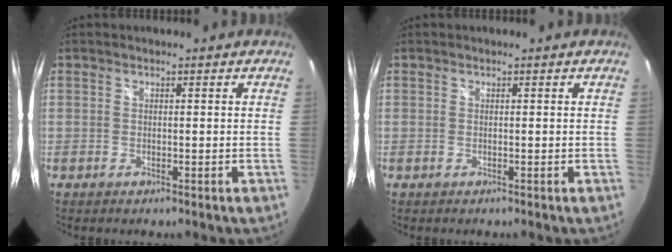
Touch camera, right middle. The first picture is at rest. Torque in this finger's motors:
{"motor_torque": [0.00, 0.00, 0.00, 0.00]}